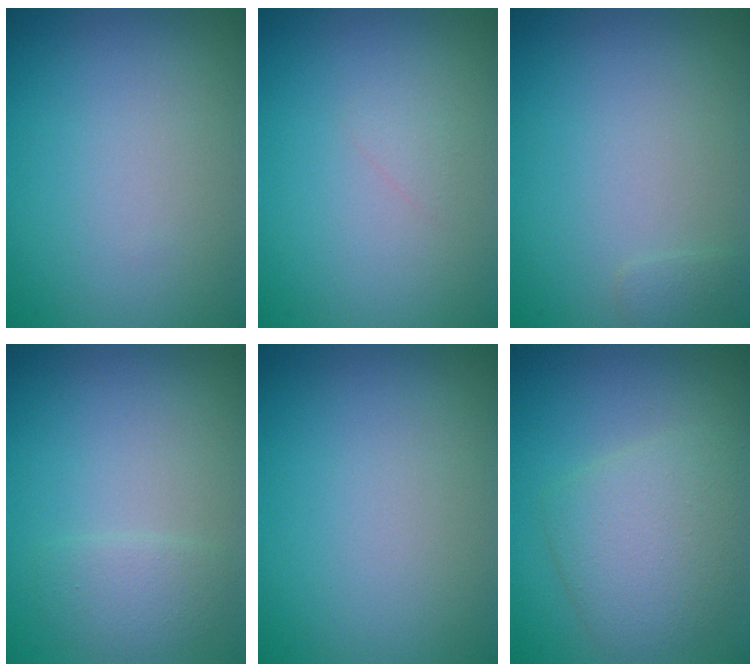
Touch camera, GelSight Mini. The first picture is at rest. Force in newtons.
{"total": 0.6, "press": 0.6, "slide": 0.0}
{"total": 0.7, "press": 0.7, "slide": 0.0}
{"total": 1.5, "press": 1.5, "slide": 0.1}
{"total": 0.0}
{"total": 4.1, "press": 4.1, "slide": 0.2}